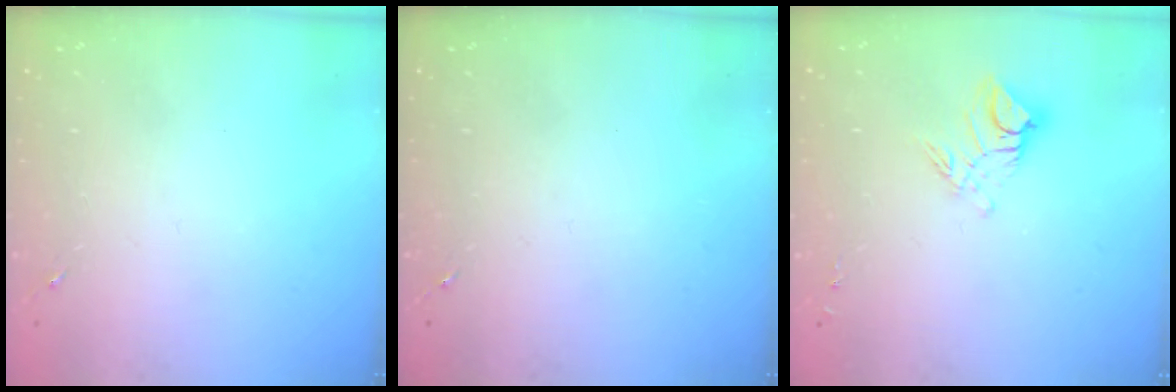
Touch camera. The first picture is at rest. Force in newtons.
{"total": 0.0}
{"total": 10.0, "press": 9.9, "slide": 1.0}